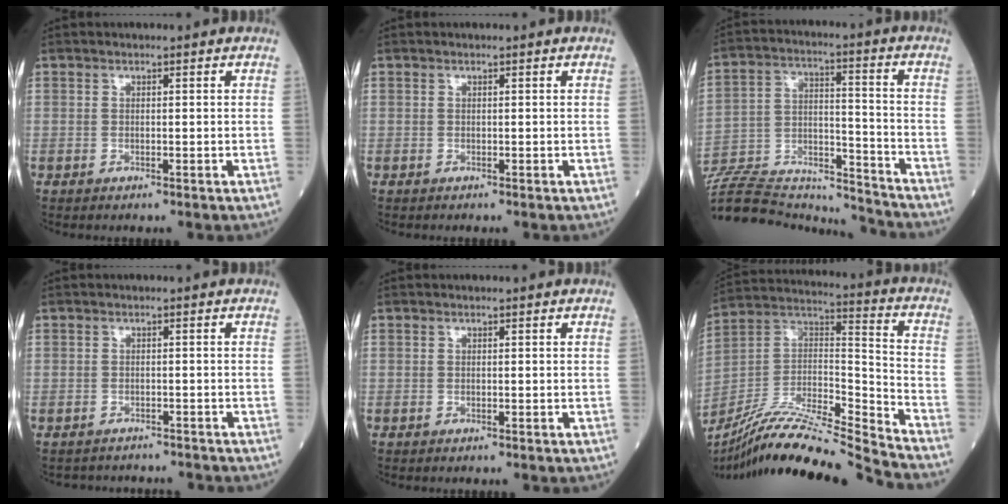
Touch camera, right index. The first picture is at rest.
{"total": 0.0}
{"total": 23.3, "force": [-22.1, 4.2, 6.0], "torque": [-0.166, 0.008, -0.354]}
{"total": 4.3, "force": [-4.0, 1.5, -0.3], "torque": [0.004, 0.003, -0.056]}
{"total": 0.0}
{"total": 21.7, "force": [-19.9, -0.8, 8.7], "torque": [-0.186, 0.004, -0.354]}